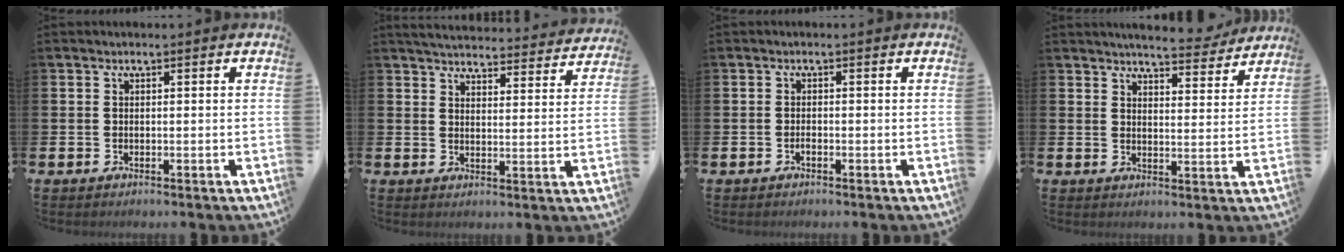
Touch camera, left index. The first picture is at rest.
{"total": 4.8, "force": [4.7, 0.5, 0.6], "torque": [-0.027, -0.034, 0.081]}
{"total": 0.7, "force": [-0.5, 0.2, 0.4], "torque": [-0.013, -0.003, -0.007]}
{"total": 4.9, "force": [4.8, 0.4, 0.9], "torque": [-0.022, -0.031, 0.085]}